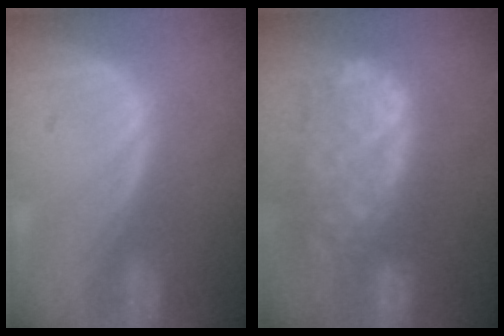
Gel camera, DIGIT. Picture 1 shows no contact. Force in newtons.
{"total": 12.5, "press": 10.2, "slide": 7.1}